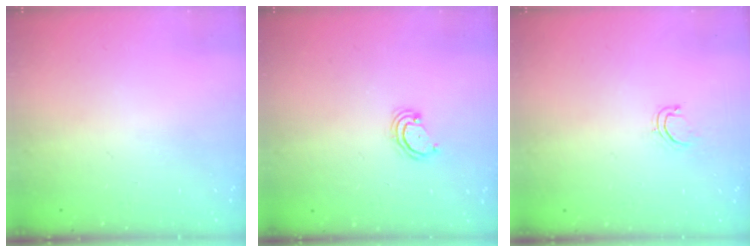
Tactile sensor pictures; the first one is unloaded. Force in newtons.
{"total": 2.9, "press": 2.9, "slide": 0.3}
{"total": 4.1, "press": 4.1, "slide": 0.7}